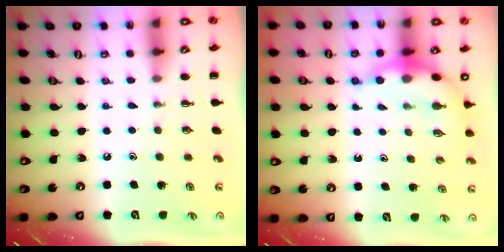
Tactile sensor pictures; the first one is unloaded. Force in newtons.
{"total": 8.4, "press": 8.3, "slide": 1.4}